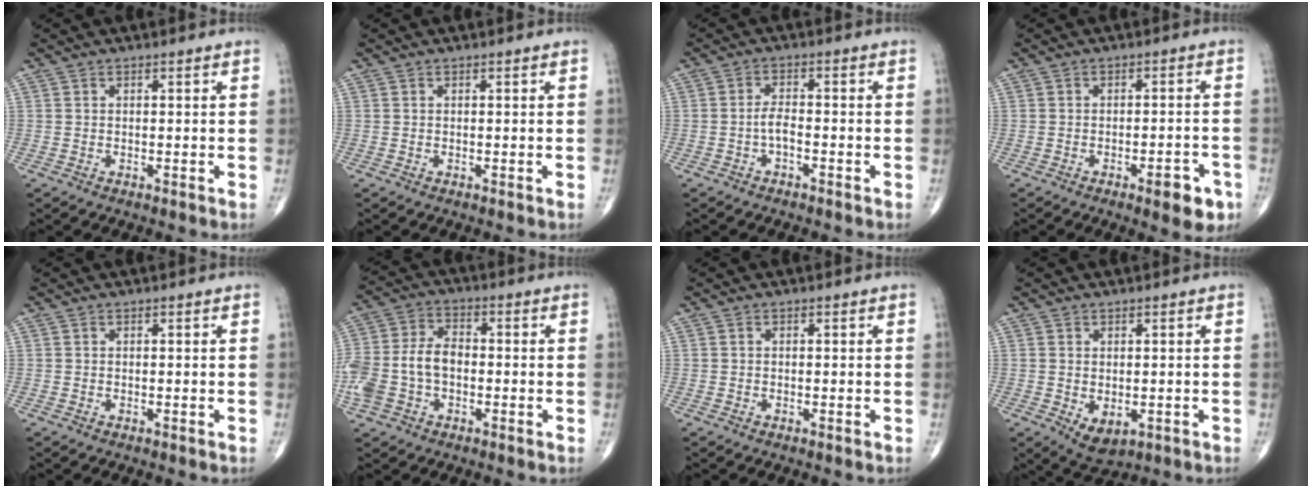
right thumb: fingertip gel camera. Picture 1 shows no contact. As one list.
[{"total": 0.0}, {"total": 2.7, "force": [-1.1, 1.1, 2.1], "torque": [-0.039, 0.014, -0.024]}, {"total": 6.5, "force": [-3.4, 2.3, 5.1], "torque": [-0.051, 0.017, -0.039]}, {"total": 0.0}, {"total": 12.0, "force": [-2.1, 8.1, 8.6], "torque": [-0.184, 0.035, -0.045]}, {"total": 0.0}, {"total": 4.9, "force": [-1.1, 3.1, 3.6], "torque": [-0.053, -0.008, -0.002]}]